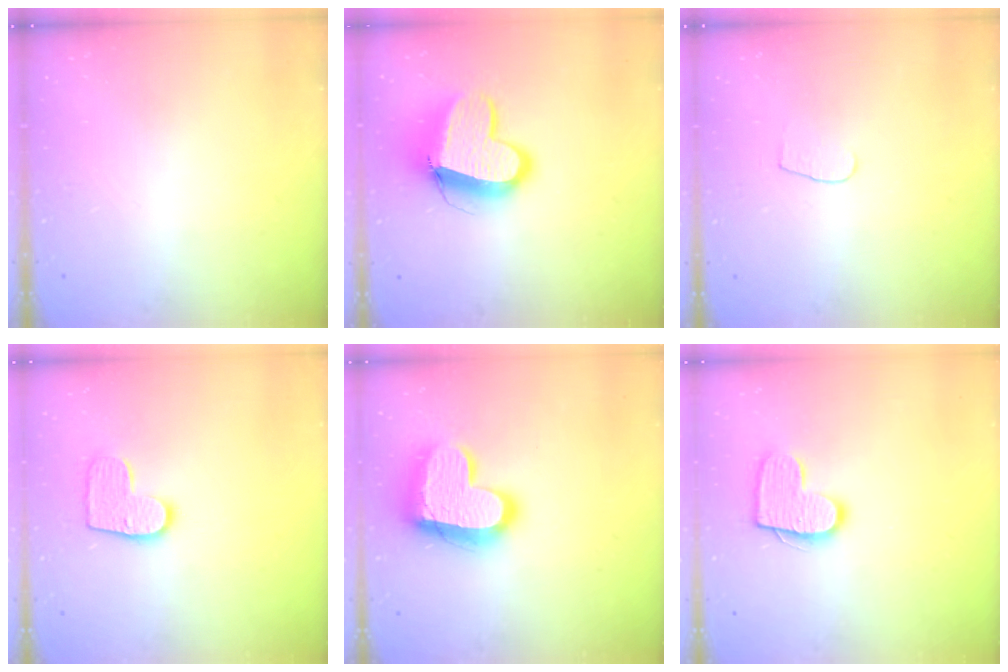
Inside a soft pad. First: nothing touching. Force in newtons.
{"total": 13.6, "press": 13.5, "slide": 1.7}
{"total": 4.2, "press": 4.2, "slide": 0.4}
{"total": 10.0, "press": 10.0, "slide": 0.5}
{"total": 17.9, "press": 17.8, "slide": 1.6}
{"total": 11.8, "press": 11.8, "slide": 0.6}